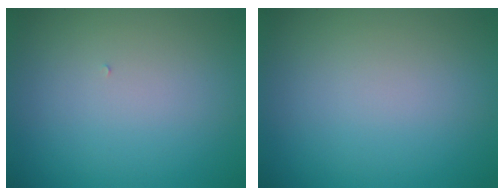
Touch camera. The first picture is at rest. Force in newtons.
{"total": 0.0}